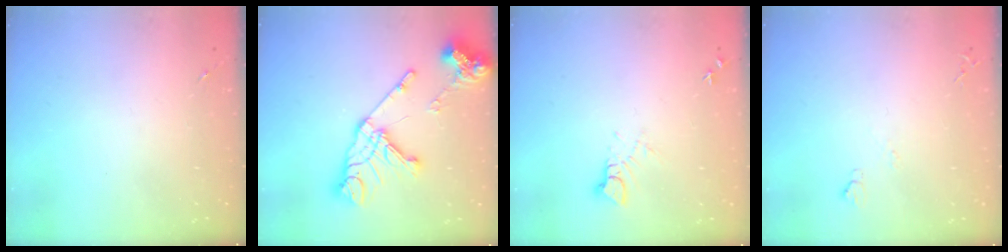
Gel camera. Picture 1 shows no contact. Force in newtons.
{"total": 19.2, "press": 19.1, "slide": 2.3}
{"total": 5.9, "press": 5.9, "slide": 0.6}
{"total": 4.0, "press": 4.0, "slide": 0.6}